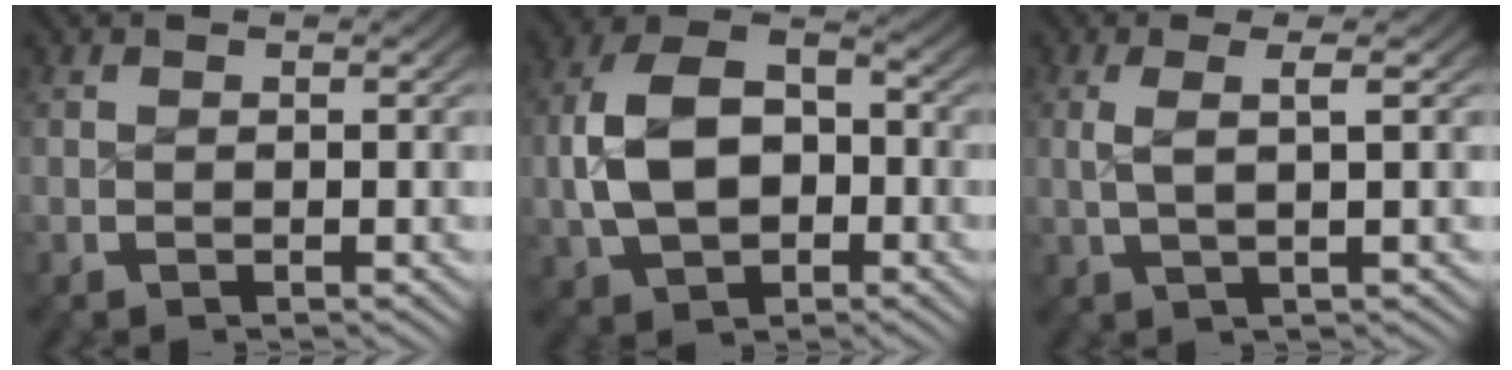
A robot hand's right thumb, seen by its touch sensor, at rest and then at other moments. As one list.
[{"total": 10.5, "force": [-0.3, 7.4, 7.4], "torque": [-0.149, -0.022, 0.009]}, {"total": 3.1, "force": [0.9, 0.7, 2.9], "torque": [-0.066, -0.002, 0.022]}]